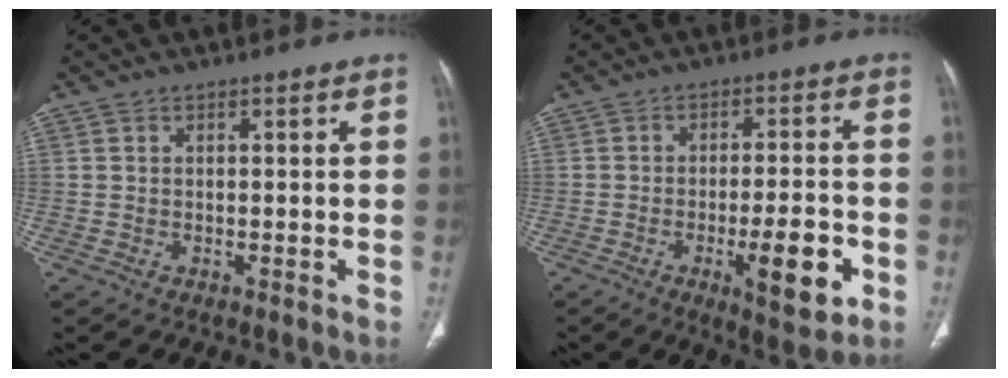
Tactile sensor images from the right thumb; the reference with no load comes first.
{"total": 10.7, "force": [-3.9, 3.0, 9.5], "torque": [-0.134, 0.010, -0.052]}